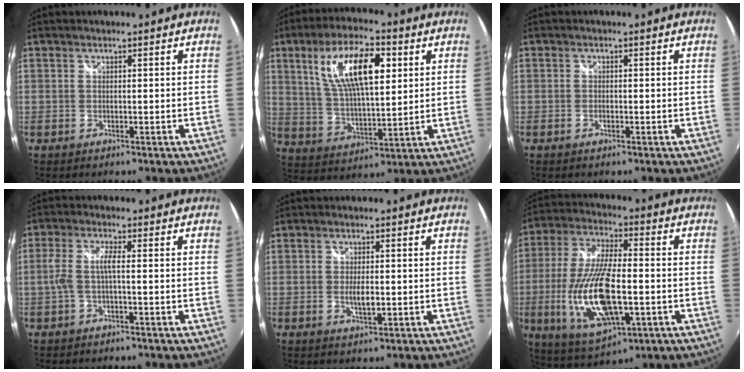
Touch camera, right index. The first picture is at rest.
{"total": 15.4, "force": [5.5, 5.7, 13.2], "torque": [-0.244, 0.014, 0.103]}
{"total": 0.8, "force": [-0.5, 0.4, 0.6], "torque": [-0.013, -0.002, -0.009]}
{"total": 3.8, "force": [-1.0, 0.3, 3.6], "torque": [-0.079, 0.002, -0.016]}
{"total": 3.2, "force": [-0.4, 1.2, 2.9], "torque": [-0.052, -0.007, -0.006]}
{"total": 19.2, "force": [-4.2, 7.5, 17.2], "torque": [-0.360, -0.021, -0.066]}